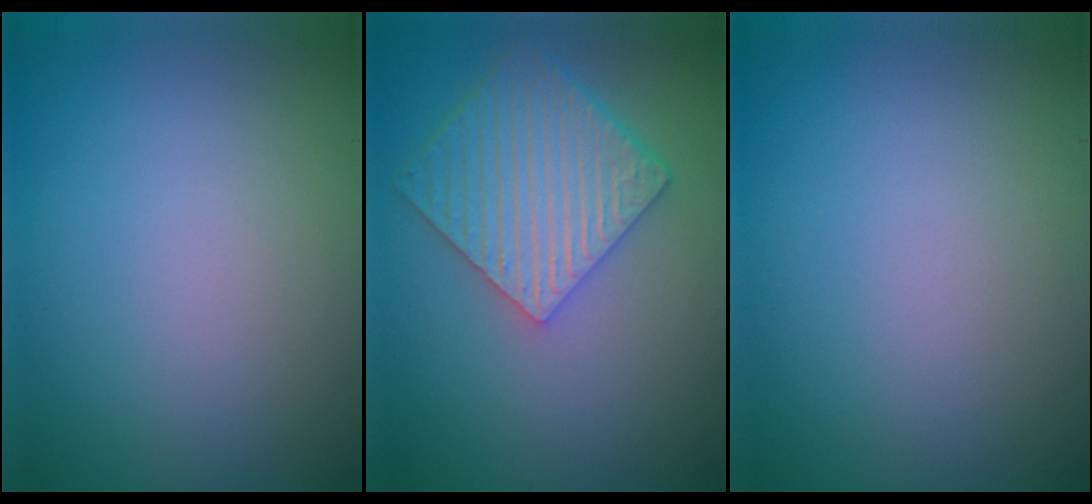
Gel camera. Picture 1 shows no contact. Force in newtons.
{"total": 6.2, "press": 5.2, "slide": 3.4}
{"total": 0.0}